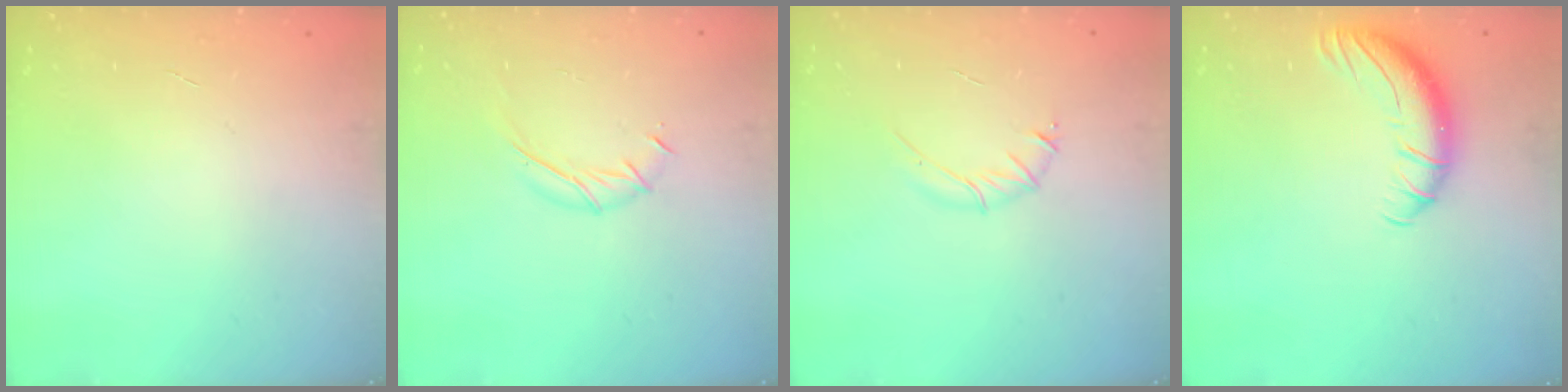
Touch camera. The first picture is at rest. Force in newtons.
{"total": 7.2, "press": 7.0, "slide": 1.4}
{"total": 3.4, "press": 3.3, "slide": 1.0}
{"total": 10.8, "press": 10.7, "slide": 1.8}